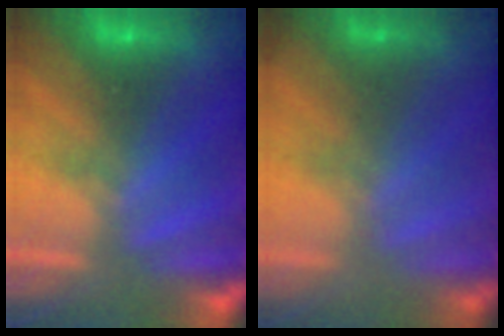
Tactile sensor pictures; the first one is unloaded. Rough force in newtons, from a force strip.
{"total": 1.8}